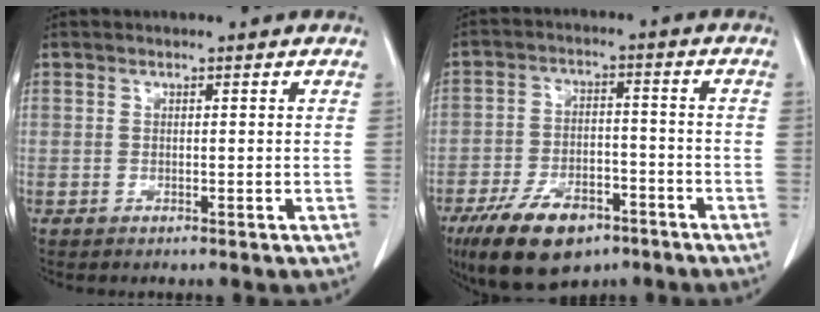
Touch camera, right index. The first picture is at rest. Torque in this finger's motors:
{"motor_torque": [1.11, -1.03, 0.56, 0.13]}